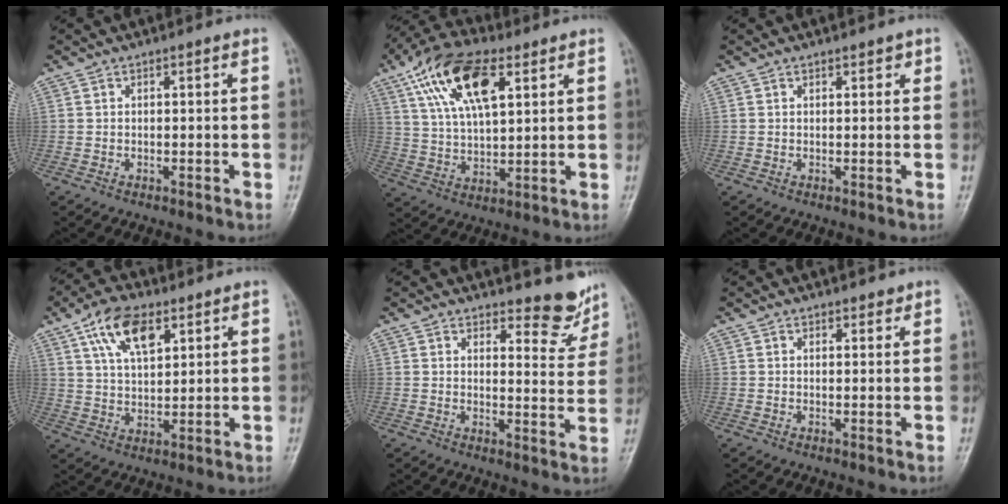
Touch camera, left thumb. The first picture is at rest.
{"total": 16.1, "force": [7.2, 7.3, 12.4], "torque": [-0.217, -0.004, 0.129]}
{"total": 1.1, "force": [0.8, 0.6, 0.5], "torque": [0.003, -0.003, 0.006]}
{"total": 10.6, "force": [5.4, 5.2, 7.5], "torque": [-0.120, -0.017, 0.101]}
{"total": 10.0, "force": [8.9, 3.4, 3.1], "torque": [-0.008, -0.086, 0.096]}
{"total": 1.5, "force": [1.2, 0.8, 0.3], "torque": [0.008, -0.008, 0.013]}